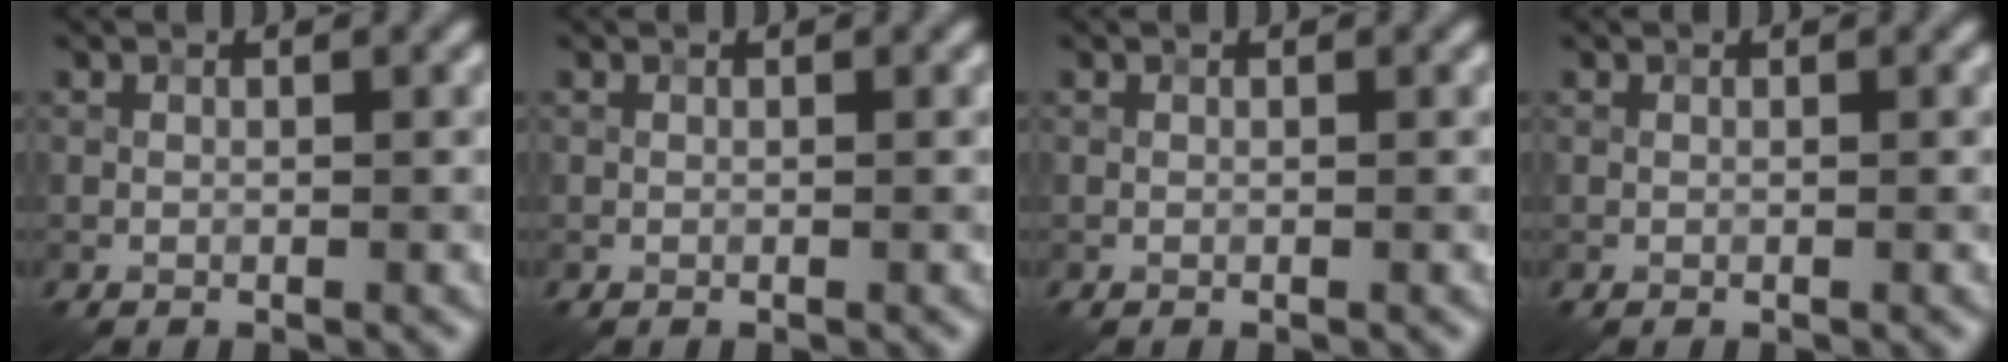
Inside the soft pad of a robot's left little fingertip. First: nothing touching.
{"total": 0.0}
{"total": 0.0}
{"total": 0.0}